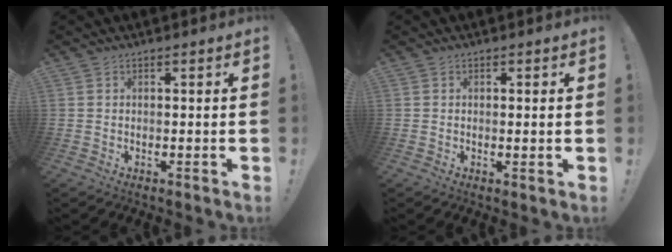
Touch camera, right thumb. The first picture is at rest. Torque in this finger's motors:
{"motor_torque": [0.14, 0.00, -0.29, -0.03, 0.03]}